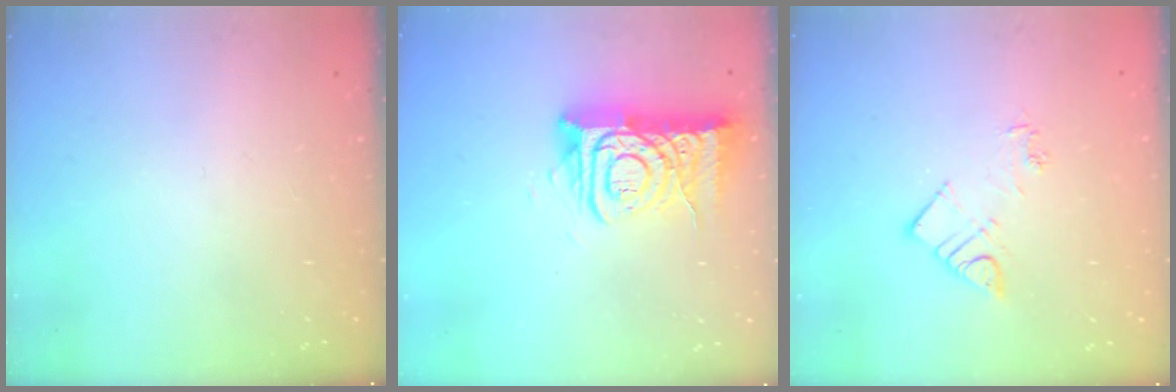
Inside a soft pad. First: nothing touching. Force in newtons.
{"total": 14.2, "press": 14.1, "slide": 1.5}
{"total": 7.3, "press": 7.2, "slide": 0.7}